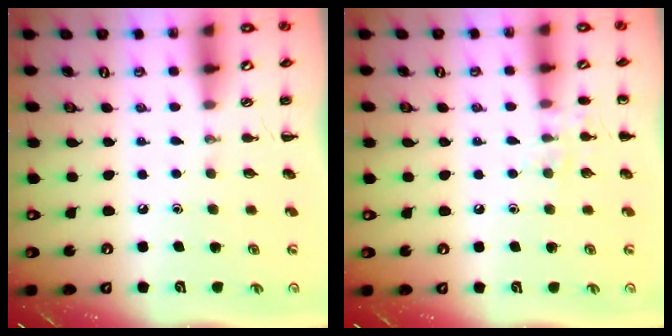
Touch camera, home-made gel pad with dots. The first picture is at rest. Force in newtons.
{"total": 6.6, "press": 6.5, "slide": 1.3}